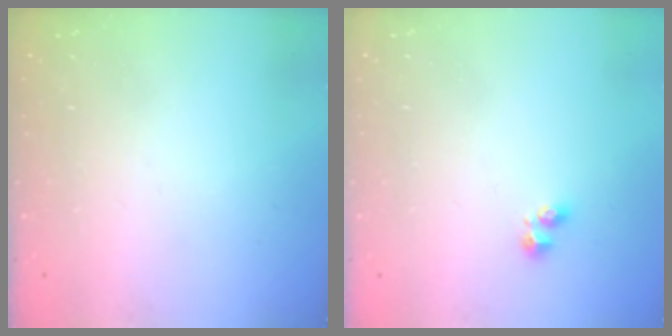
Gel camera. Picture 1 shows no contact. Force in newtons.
{"total": 2.2, "press": 2.2, "slide": 0.5}